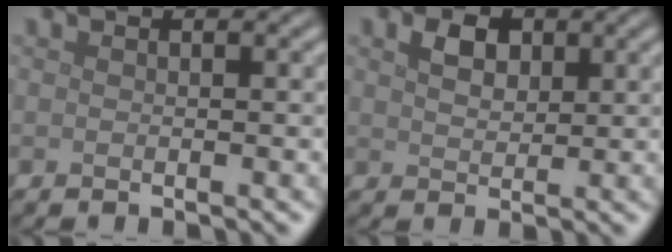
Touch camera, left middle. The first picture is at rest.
{"total": 2.5, "force": [1.1, 1.7, 1.4], "torque": [-0.031, 0.002, 0.020]}